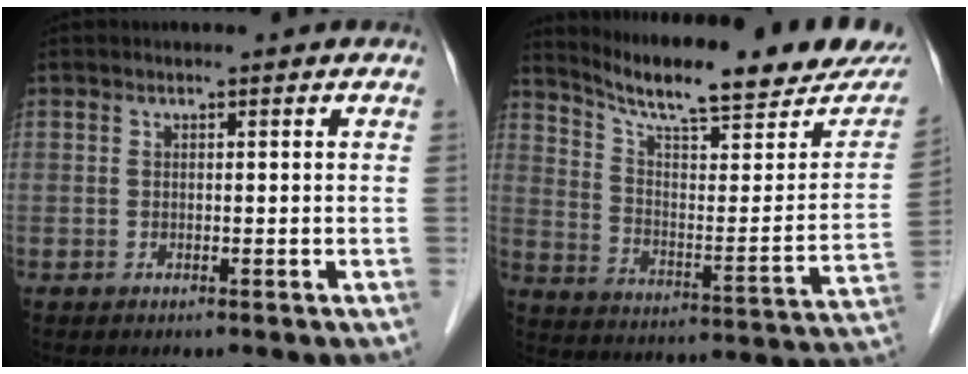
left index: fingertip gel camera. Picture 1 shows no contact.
{"total": 22.1, "force": [19.4, 2.2, 10.4], "torque": [-0.162, -0.050, 0.270]}